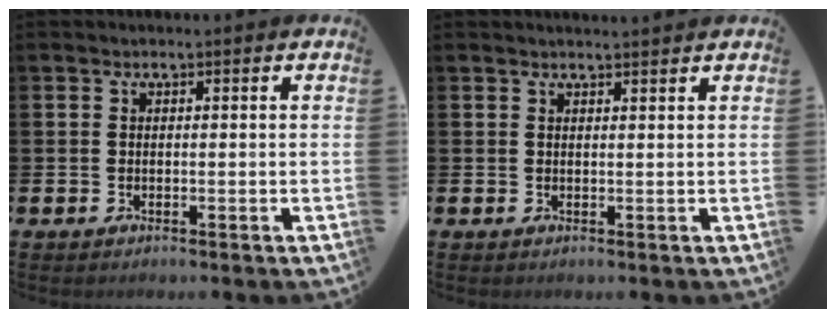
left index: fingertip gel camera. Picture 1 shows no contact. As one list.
[{"total": 1.1, "force": [1.1, -0.1, 0.1], "torque": [0.008, -0.007, 0.018]}]